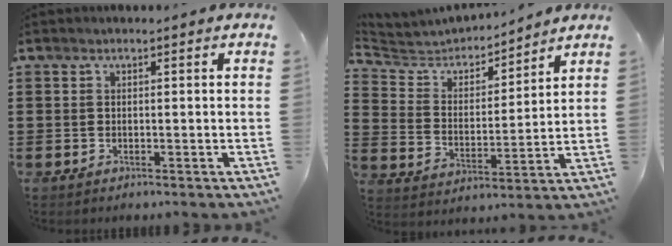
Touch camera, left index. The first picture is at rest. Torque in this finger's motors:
{"motor_torque": [1.95, -0.18, -0.05, -0.01]}